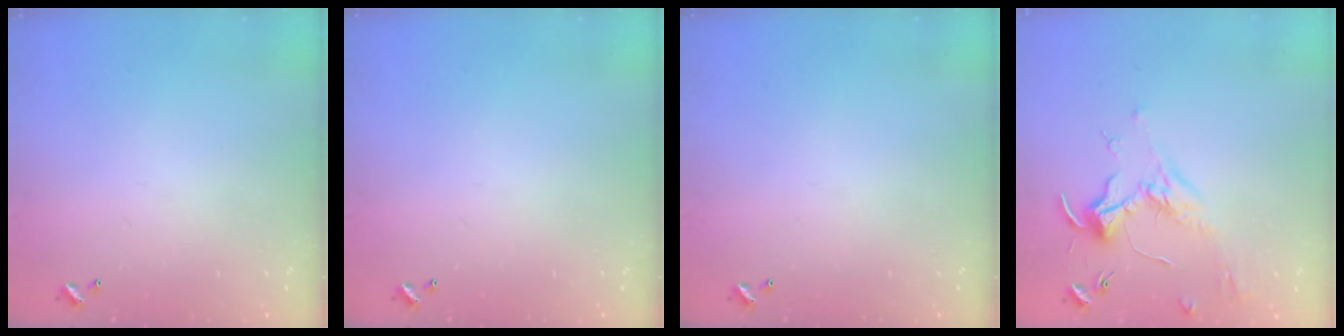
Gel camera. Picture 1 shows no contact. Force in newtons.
{"total": 0.0}
{"total": 0.0}
{"total": 1.7, "press": 1.5, "slide": 0.8}